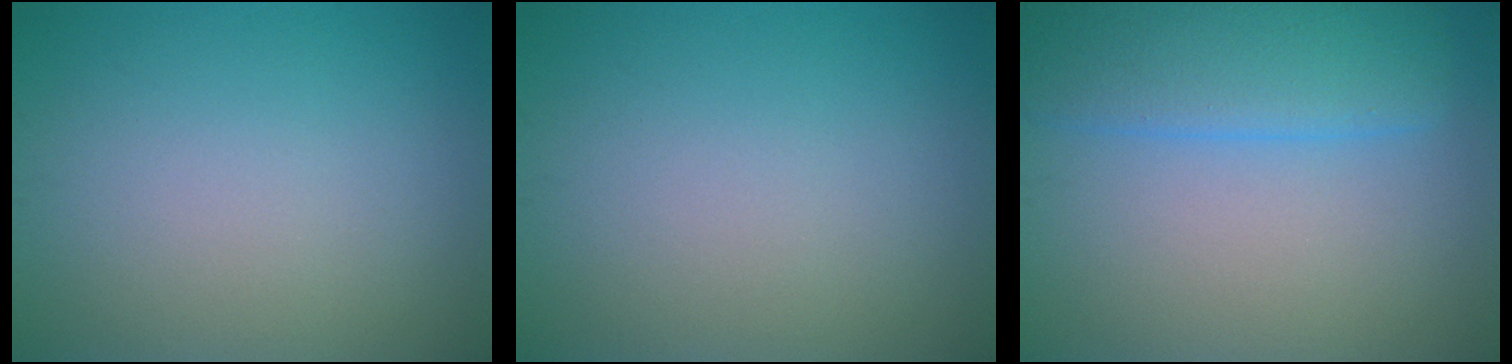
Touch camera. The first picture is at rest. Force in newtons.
{"total": 0.0}
{"total": 5.5, "press": 5.5, "slide": 0.2}